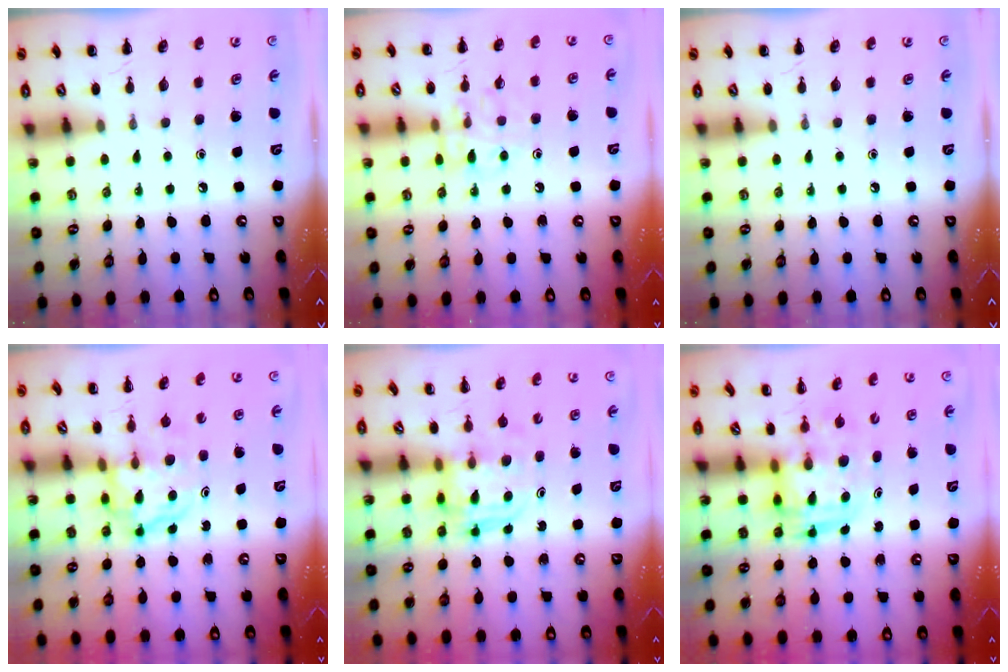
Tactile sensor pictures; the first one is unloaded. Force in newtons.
{"total": 9.8, "press": 9.8, "slide": 0.6}
{"total": 0.0}
{"total": 3.9, "press": 3.9, "slide": 0.5}
{"total": 3.7, "press": 3.7, "slide": 0.2}
{"total": 3.3, "press": 3.2, "slide": 0.6}